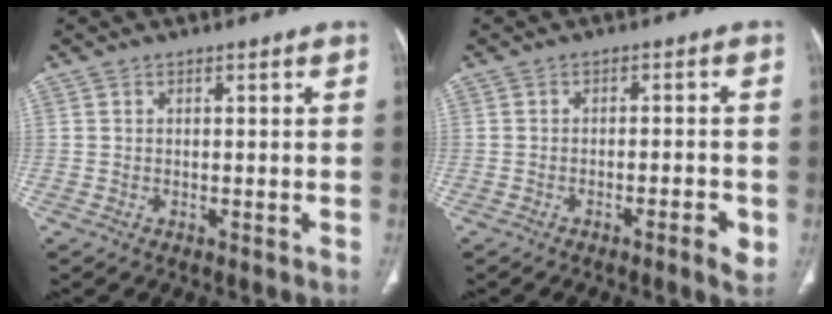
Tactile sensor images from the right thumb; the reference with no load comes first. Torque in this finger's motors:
{"motor_torque": [-0.30, -0.33, -0.05, -0.09, -0.07]}